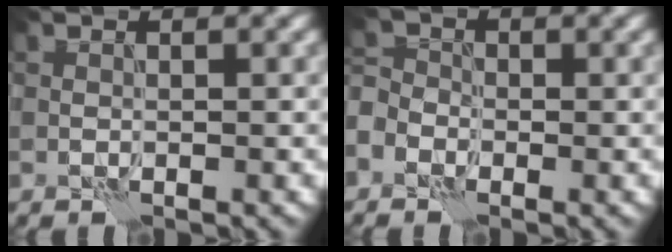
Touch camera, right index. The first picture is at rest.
{"total": 3.9, "force": [-2.2, 2.9, 1.5], "torque": [-0.026, 0.000, -0.049]}